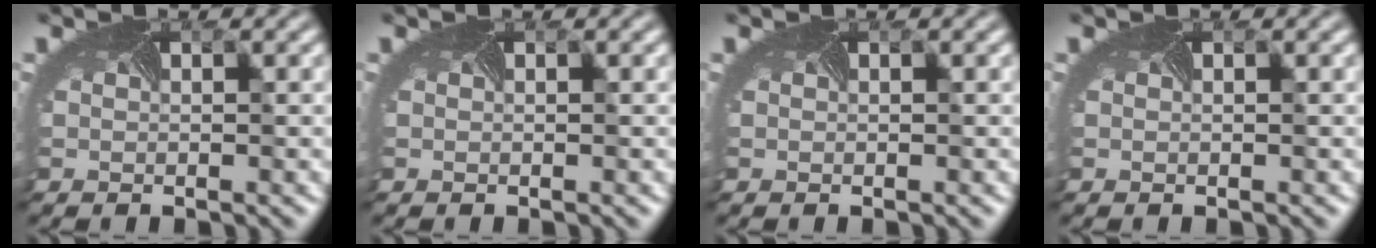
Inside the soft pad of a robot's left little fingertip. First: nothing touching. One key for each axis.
{"total": 0.0}
{"total": 0.0}
{"total": 0.0}